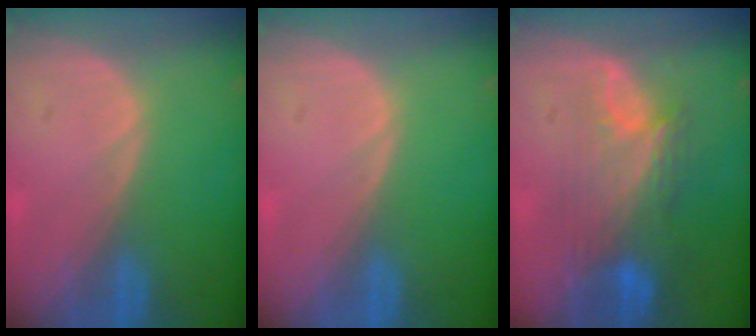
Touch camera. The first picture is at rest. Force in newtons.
{"total": 0.0}
{"total": 9.2, "press": 8.0, "slide": 4.5}